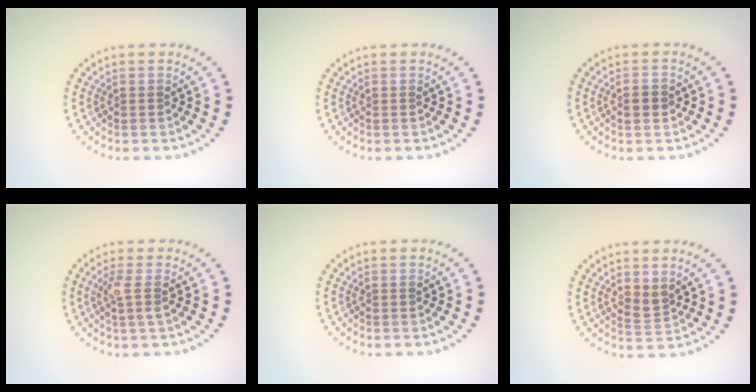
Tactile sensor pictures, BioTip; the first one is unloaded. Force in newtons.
{"total": 0.0}
{"total": 1.2, "press": 1.2, "slide": 0.0}
{"total": 1.9, "press": 1.5, "slide": 1.1}
{"total": 0.0}
{"total": 1.5, "press": 1.3, "slide": 0.8}